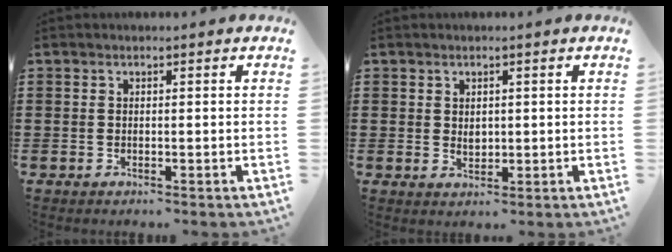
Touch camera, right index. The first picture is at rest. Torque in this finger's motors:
{"motor_torque": [2.14, 0.00, 0.12, 0.05]}